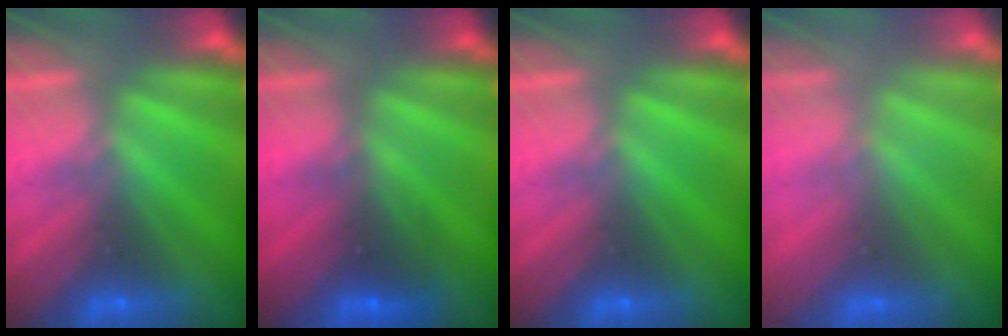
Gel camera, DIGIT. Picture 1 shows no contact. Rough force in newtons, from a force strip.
{"total": 2.6}
{"total": 0.0}
{"total": 2.7}